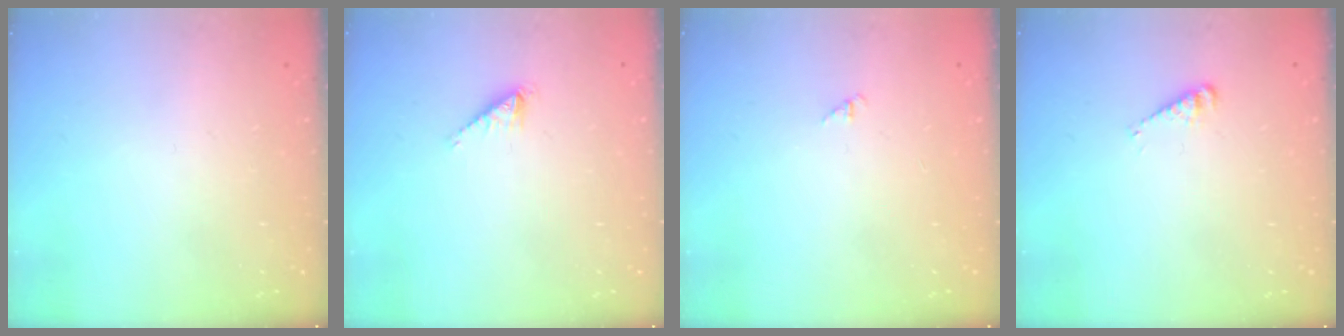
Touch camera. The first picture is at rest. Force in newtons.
{"total": 0.8, "press": 0.7, "slide": 0.1}
{"total": 1.3, "press": 1.2, "slide": 0.3}
{"total": 3.5, "press": 3.5, "slide": 0.5}